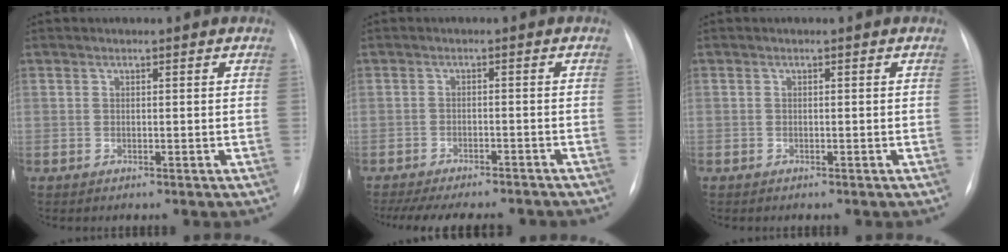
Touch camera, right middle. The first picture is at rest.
{"total": 15.5, "force": [-13.7, 3.6, 6.3], "torque": [-0.138, -0.012, -0.177]}
{"total": 0.0}